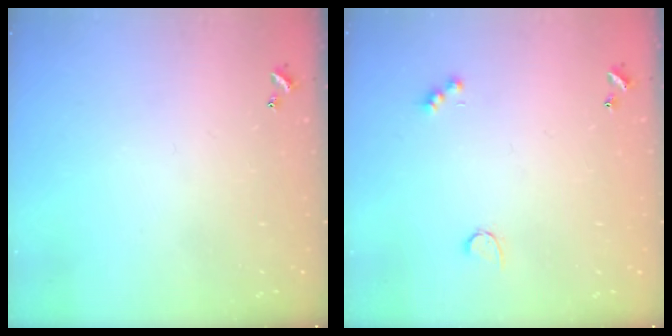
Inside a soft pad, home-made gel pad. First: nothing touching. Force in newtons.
{"total": 2.6, "press": 2.5, "slide": 0.5}